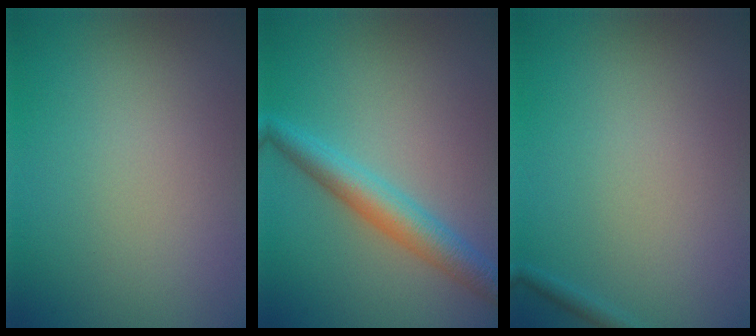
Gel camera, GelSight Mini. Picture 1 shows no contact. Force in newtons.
{"total": 4.0, "press": 4.0, "slide": 0.0}
{"total": 0.8, "press": 0.8, "slide": 0.0}